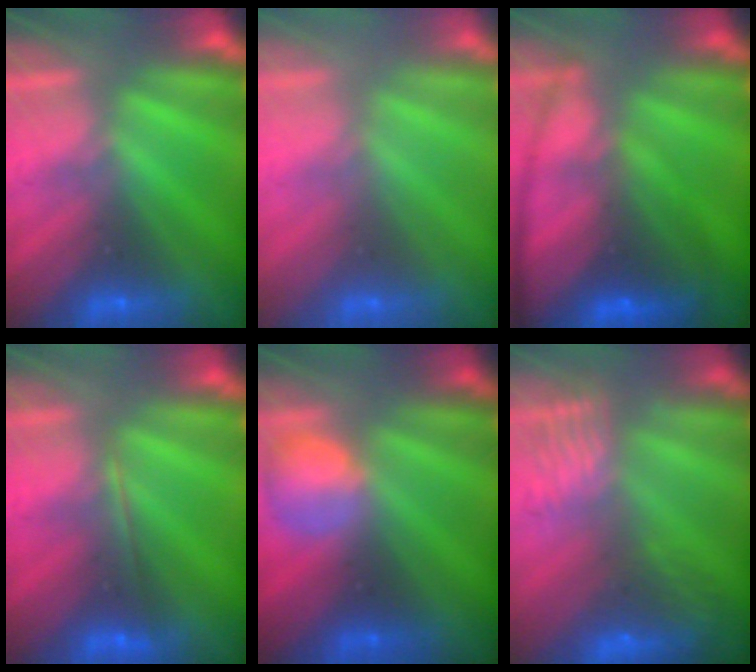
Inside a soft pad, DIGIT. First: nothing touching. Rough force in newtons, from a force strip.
{"total": 2.4}
{"total": 5.7}
{"total": 1.8}
{"total": 2.4}
{"total": 8.5}